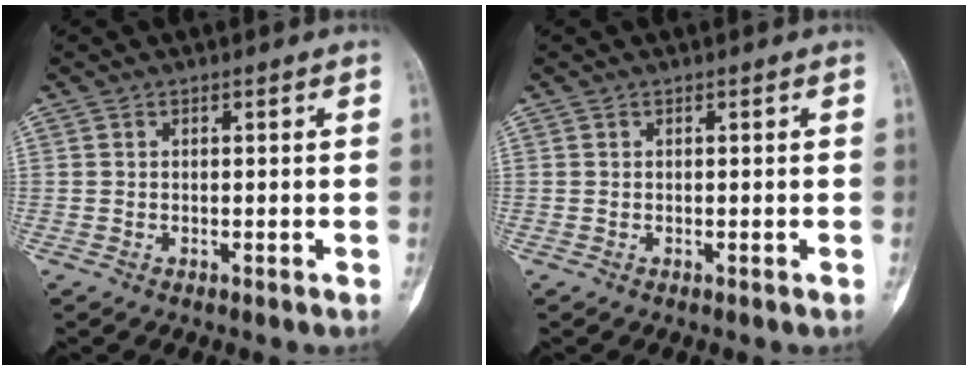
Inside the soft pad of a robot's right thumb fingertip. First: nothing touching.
{"total": 0.0}